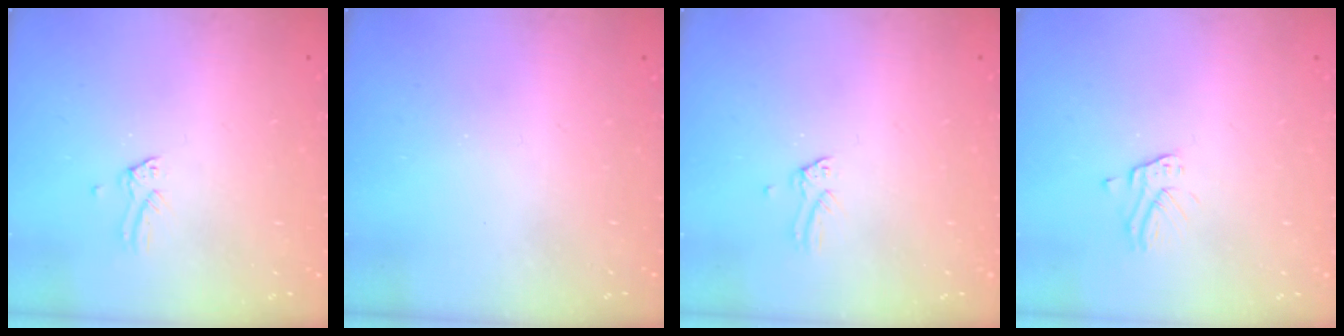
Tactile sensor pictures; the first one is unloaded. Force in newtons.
{"total": 0.7, "press": 0.7, "slide": 0.0}
{"total": 0.0}
{"total": 2.2, "press": 2.2, "slide": 0.2}